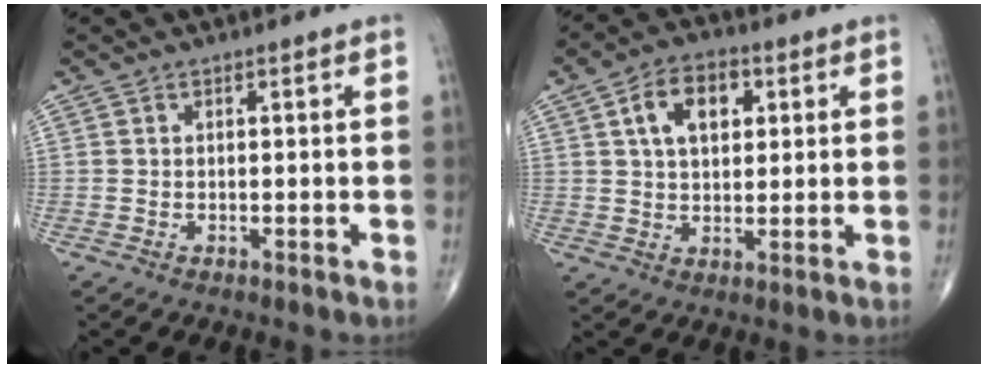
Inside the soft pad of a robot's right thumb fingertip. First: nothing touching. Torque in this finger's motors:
{"motor_torque": [0.07, 0.08, 0.49, 0.42, 0.16]}